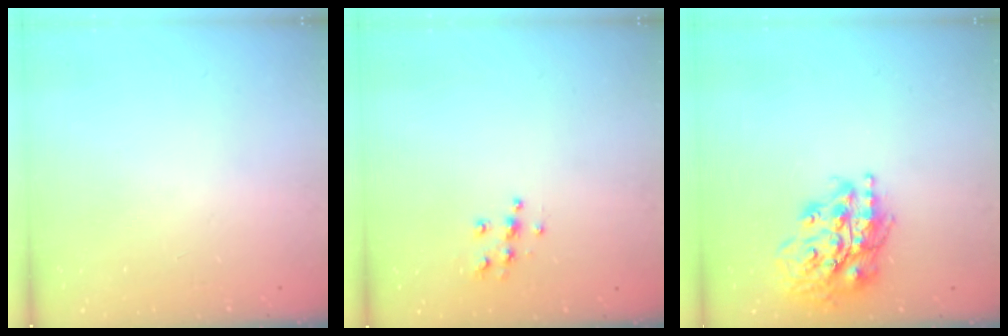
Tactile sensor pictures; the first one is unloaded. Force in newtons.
{"total": 6.4, "press": 6.4, "slide": 0.3}
{"total": 18.3, "press": 18.1, "slide": 2.6}